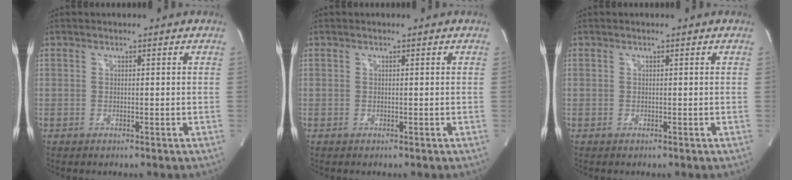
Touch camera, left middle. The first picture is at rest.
{"total": 0.0}
{"total": 0.0}